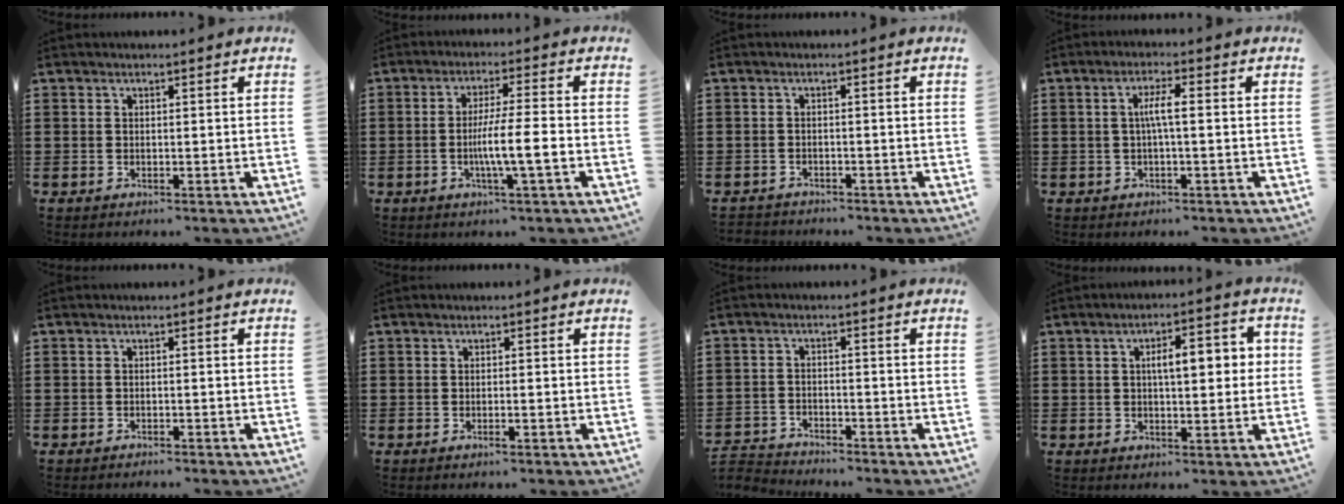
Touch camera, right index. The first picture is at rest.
{"total": 6.7, "force": [-1.7, 0.3, 6.5], "torque": [-0.109, -0.002, -0.033]}
{"total": 1.5, "force": [-1.4, 0.3, -0.2], "torque": [0.000, 0.004, -0.033]}
{"total": 3.5, "force": [-0.1, 0.5, 3.5], "torque": [-0.065, 0.004, -0.006]}
{"total": 0.9, "force": [-0.9, 0.0, 0.0], "torque": [-0.003, 0.001, -0.020]}
{"total": 0.8, "force": [-0.4, 0.0, 0.7], "torque": [-0.012, -0.003, -0.007]}
{"total": 2.8, "force": [-2.7, 0.3, -0.3], "torque": [-0.004, 0.000, -0.061]}
{"total": 6.2, "force": [0.9, 2.4, 5.6], "torque": [-0.084, 0.002, 0.006]}